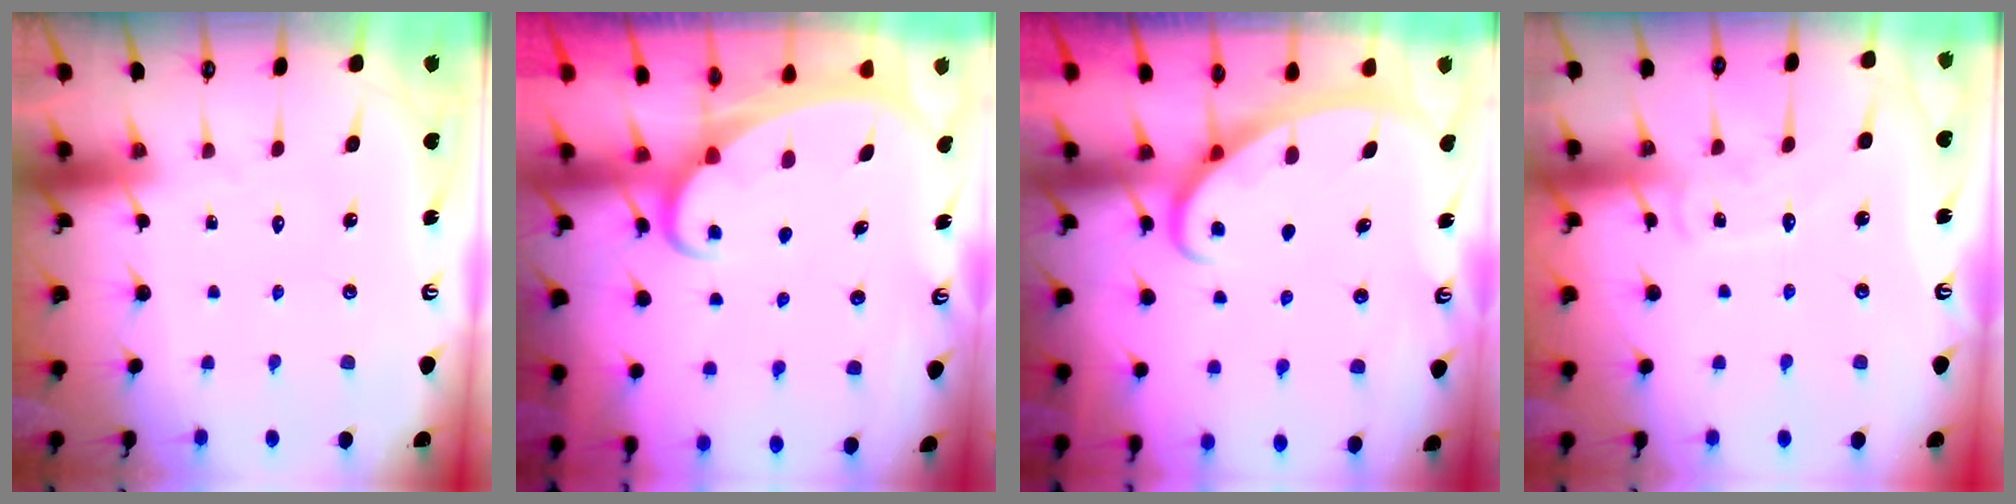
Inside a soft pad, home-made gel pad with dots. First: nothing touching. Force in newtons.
{"total": 2.2, "press": 2.2, "slide": 0.3}
{"total": 2.8, "press": 2.8, "slide": 0.4}
{"total": 7.4, "press": 7.3, "slide": 0.6}